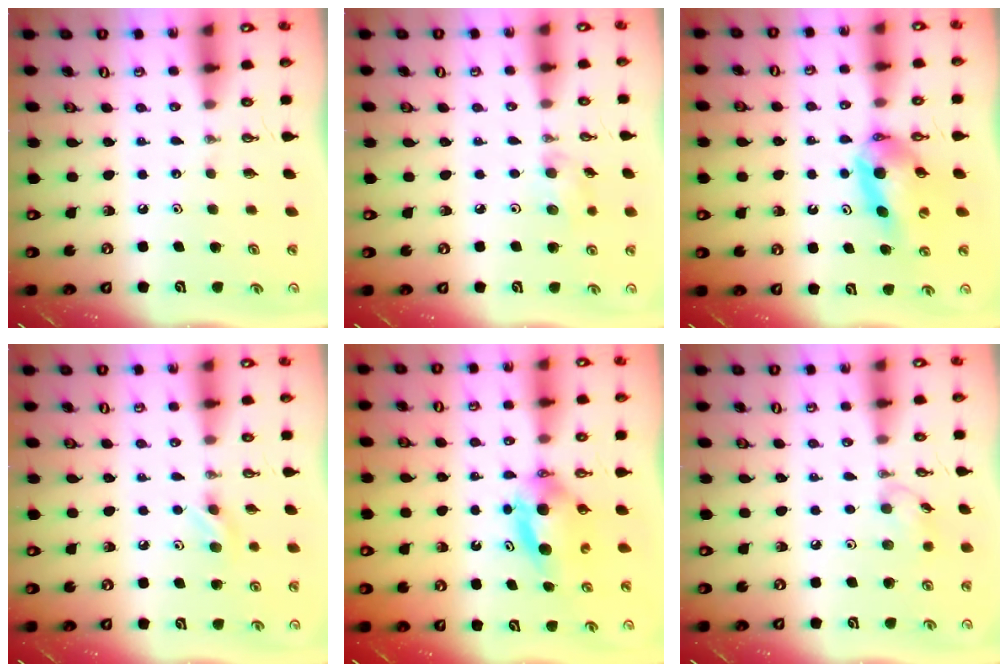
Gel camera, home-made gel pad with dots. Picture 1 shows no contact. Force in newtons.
{"total": 5.6, "press": 5.3, "slide": 2.0}
{"total": 9.8, "press": 9.7, "slide": 1.4}
{"total": 5.7, "press": 5.4, "slide": 1.7}
{"total": 6.4, "press": 6.1, "slide": 1.9}
{"total": 6.3, "press": 6.2, "slide": 1.0}